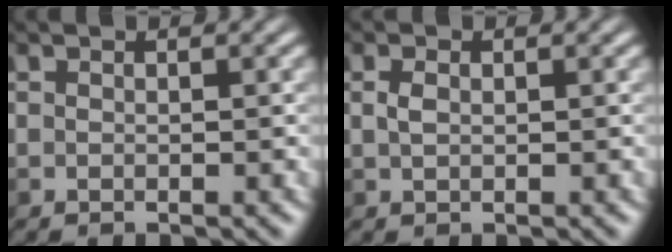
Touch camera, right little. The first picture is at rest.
{"total": 1.2, "force": [-0.4, 0.8, 0.8], "torque": [-0.023, 0.001, -0.007]}